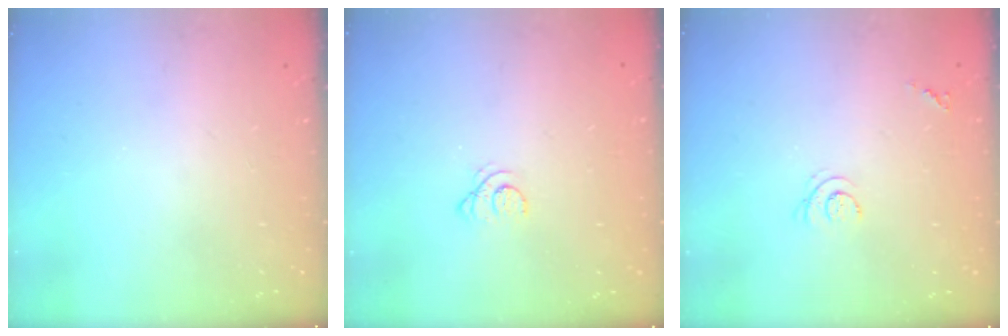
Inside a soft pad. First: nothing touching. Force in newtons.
{"total": 1.8, "press": 1.8, "slide": 0.2}
{"total": 5.3, "press": 5.3, "slide": 0.7}